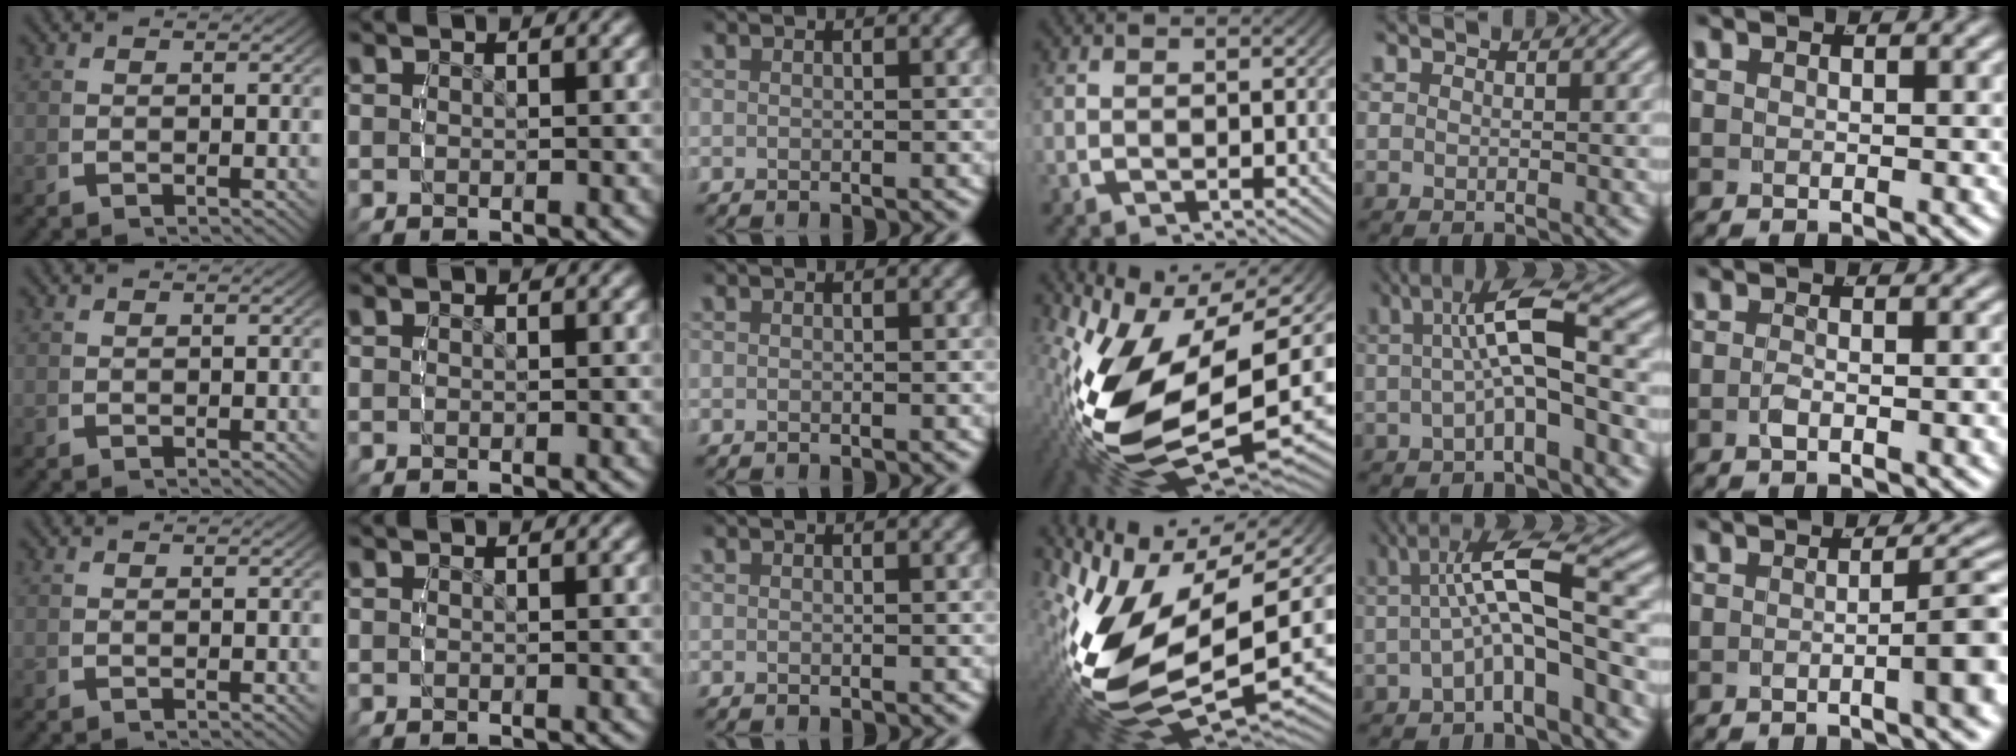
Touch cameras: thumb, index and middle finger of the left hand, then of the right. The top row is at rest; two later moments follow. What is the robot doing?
{"motion": "lift_and_place", "object": "button"}